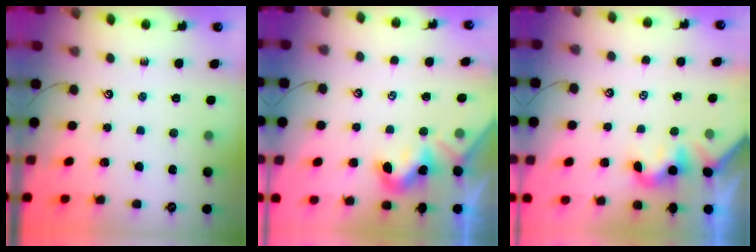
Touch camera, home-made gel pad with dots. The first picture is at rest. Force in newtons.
{"total": 1.8, "press": 1.8, "slide": 0.4}
{"total": 1.8, "press": 1.7, "slide": 0.5}